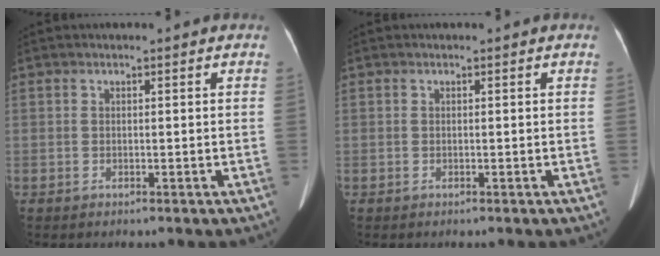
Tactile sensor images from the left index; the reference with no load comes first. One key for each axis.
{"total": 0.0}